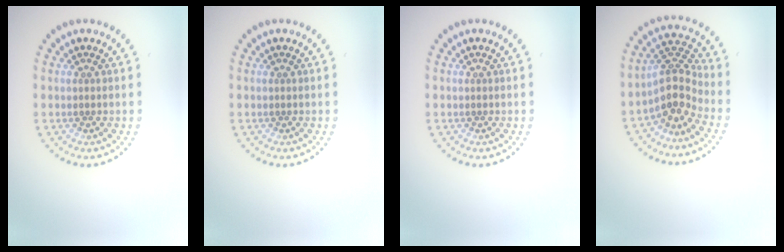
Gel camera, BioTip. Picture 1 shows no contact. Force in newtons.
{"total": 0.0}
{"total": 0.0}
{"total": 3.7, "press": 2.9, "slide": 2.3}